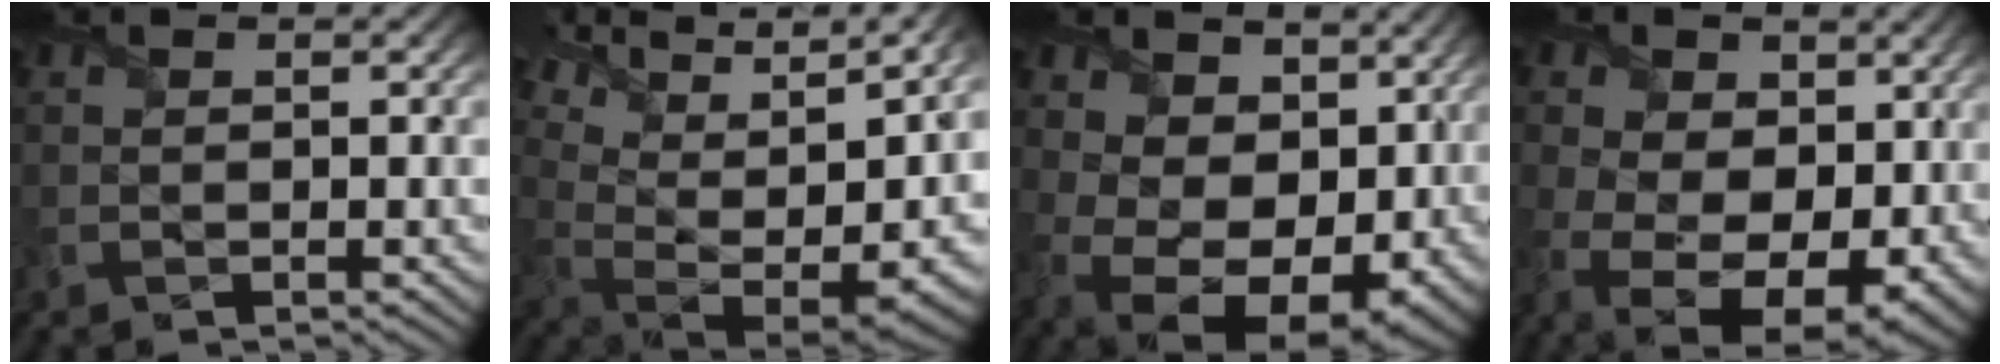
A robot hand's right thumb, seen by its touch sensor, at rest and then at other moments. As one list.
[{"total": 15.6, "force": [5.5, 7.8, 12.3], "torque": [-0.198, 0.028, 0.129]}, {"total": 14.5, "force": [0.4, 10.9, 9.6], "torque": [-0.202, -0.048, 0.041]}, {"total": 15.7, "force": [-2.6, 10.7, 11.2], "torque": [-0.223, -0.064, -0.009]}]